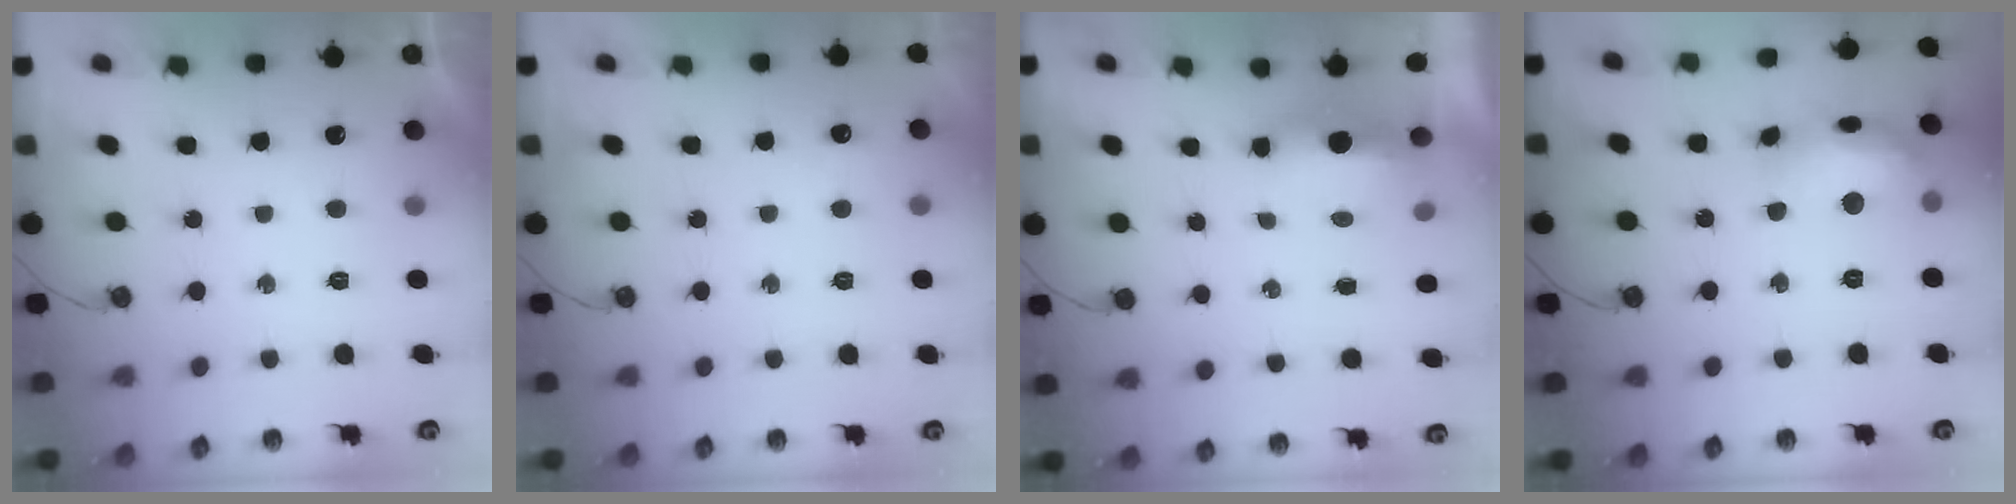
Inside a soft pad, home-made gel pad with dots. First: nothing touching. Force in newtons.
{"total": 2.9, "press": 2.8, "slide": 0.7}
{"total": 5.3, "press": 4.9, "slide": 2.1}
{"total": 16.8, "press": 16.7, "slide": 1.8}